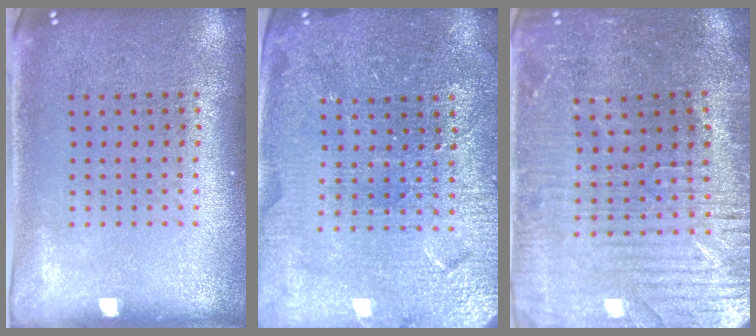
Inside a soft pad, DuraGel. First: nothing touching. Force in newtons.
{"total": 4.2, "press": 4.0, "slide": 1.3}
{"total": 3.2, "press": 3.2, "slide": 0.5}